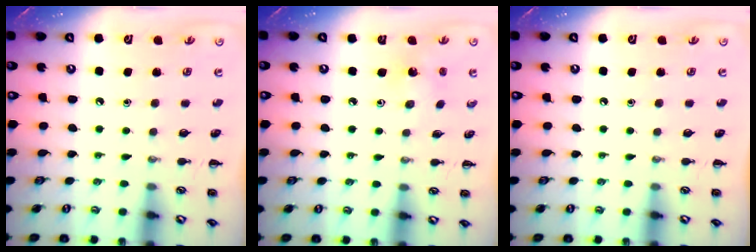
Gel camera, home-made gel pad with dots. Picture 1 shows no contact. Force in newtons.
{"total": 1.6, "press": 1.5, "slide": 0.5}
{"total": 0.0}